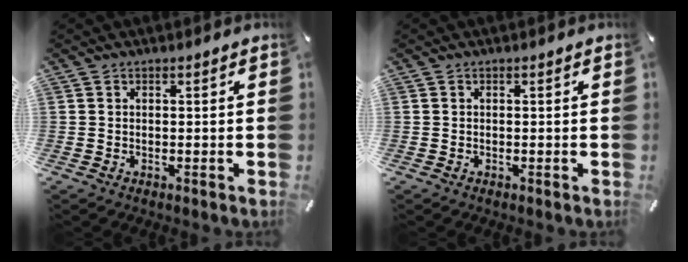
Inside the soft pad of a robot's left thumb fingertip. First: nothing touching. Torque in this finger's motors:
{"motor_torque": [-0.22, 0.06, -0.21, 0.13, 0.00]}